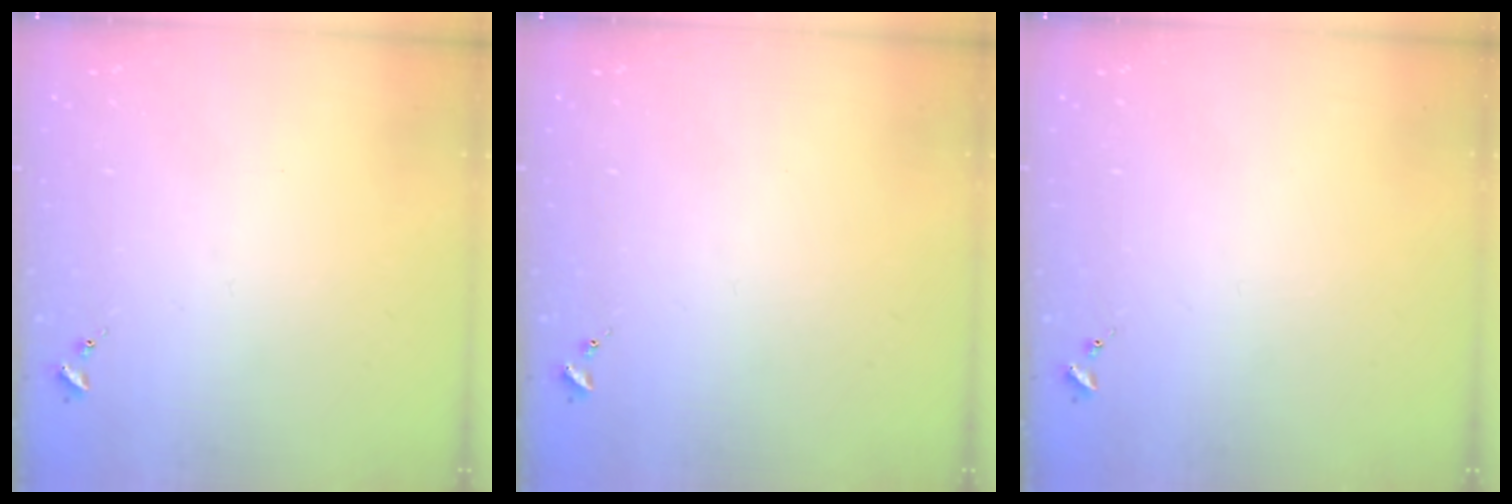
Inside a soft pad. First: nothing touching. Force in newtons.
{"total": 0.0}
{"total": 0.0}